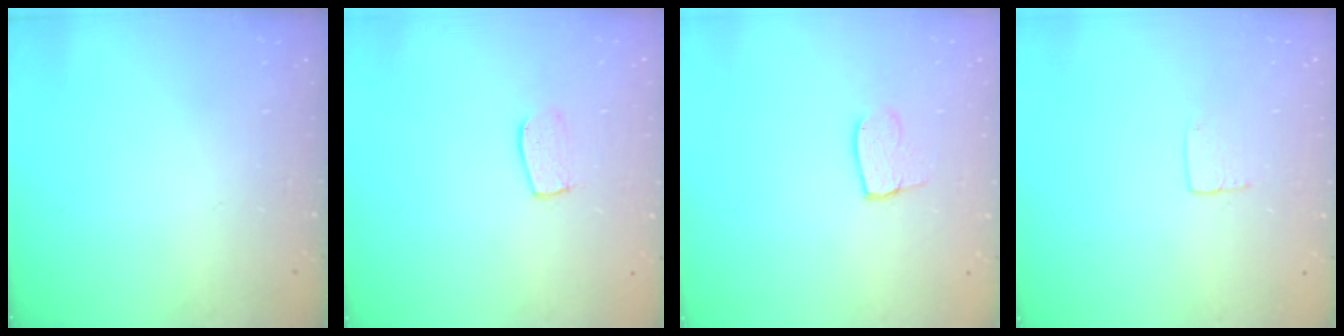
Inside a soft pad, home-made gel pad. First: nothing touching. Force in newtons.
{"total": 6.3, "press": 6.2, "slide": 0.5}
{"total": 5.1, "press": 5.1, "slide": 0.4}
{"total": 3.6, "press": 3.6, "slide": 0.2}